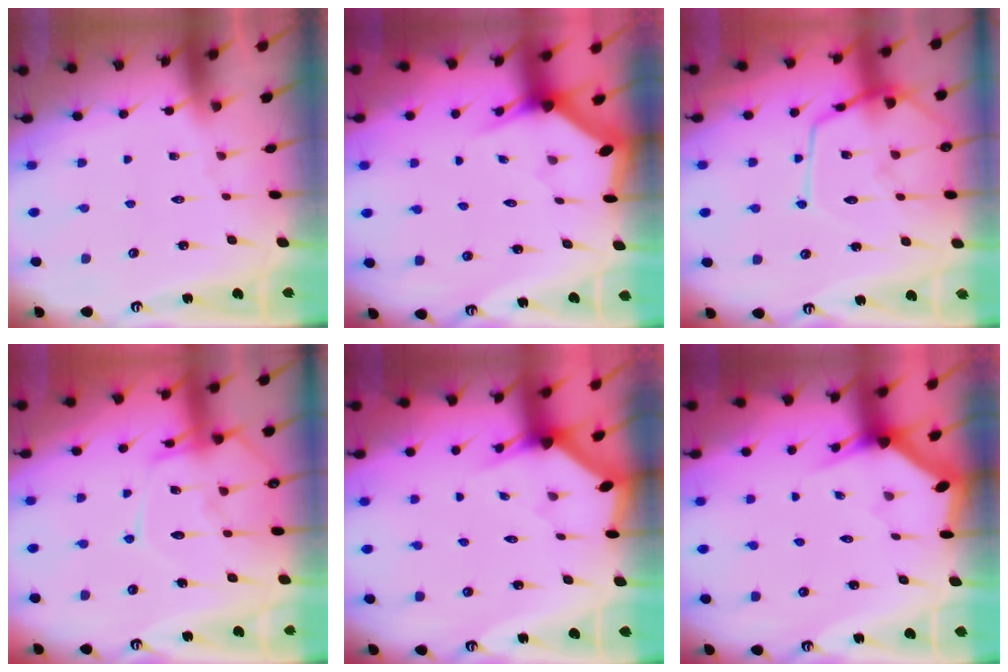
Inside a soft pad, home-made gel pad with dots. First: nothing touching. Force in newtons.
{"total": 3.1, "press": 3.1, "slide": 0.0}
{"total": 14.6, "press": 14.5, "slide": 1.2}
{"total": 14.2, "press": 14.1, "slide": 1.2}
{"total": 2.2, "press": 2.2, "slide": 0.1}
{"total": 2.9, "press": 2.9, "slide": 0.0}